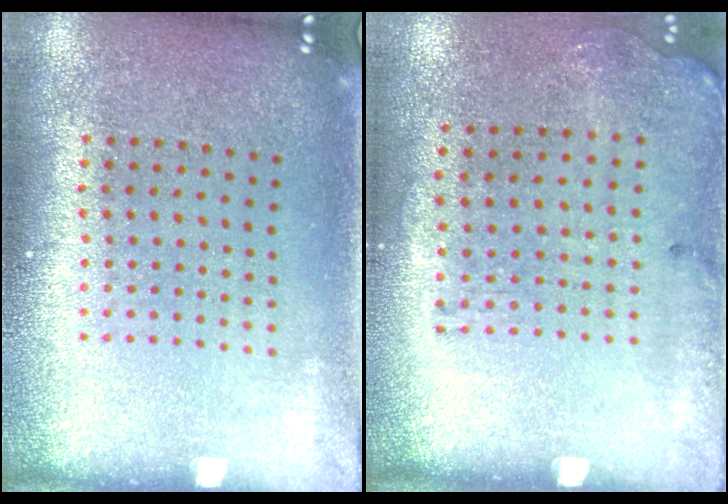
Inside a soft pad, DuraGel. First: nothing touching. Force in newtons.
{"total": 1.8, "press": 1.2, "slide": 1.3}